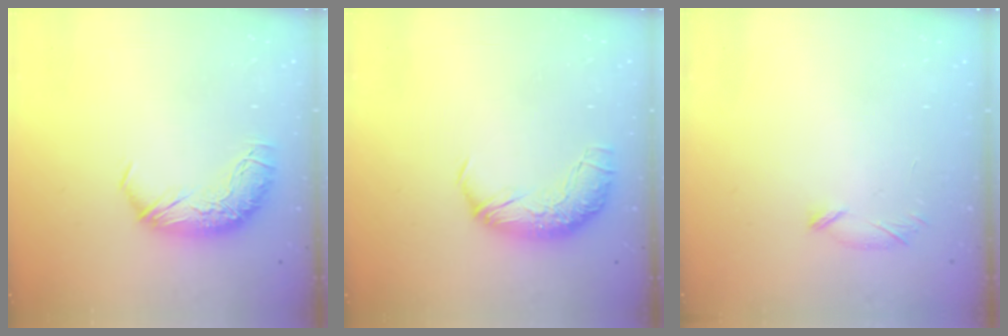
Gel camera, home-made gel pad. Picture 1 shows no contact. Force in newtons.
{"total": 2.5, "press": 1.2, "slide": 2.2}
{"total": 6.5, "press": 6.5, "slide": 0.8}